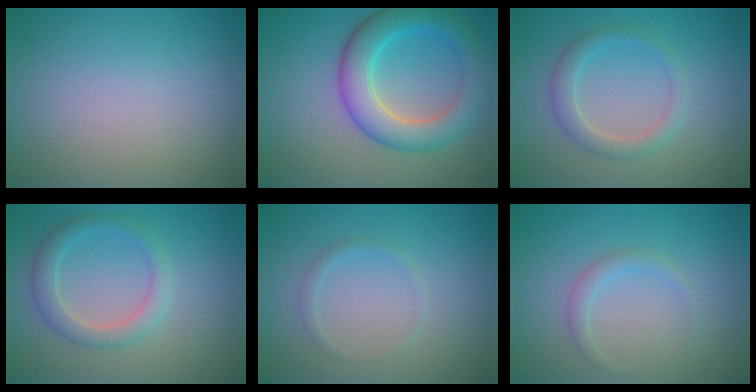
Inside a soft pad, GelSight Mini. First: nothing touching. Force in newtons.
{"total": 6.3, "press": 6.3, "slide": 0.2}
{"total": 2.4, "press": 2.4, "slide": 0.2}
{"total": 2.8, "press": 2.8, "slide": 0.1}
{"total": 0.9, "press": 0.9, "slide": 0.1}
{"total": 1.3, "press": 1.3, "slide": 0.1}